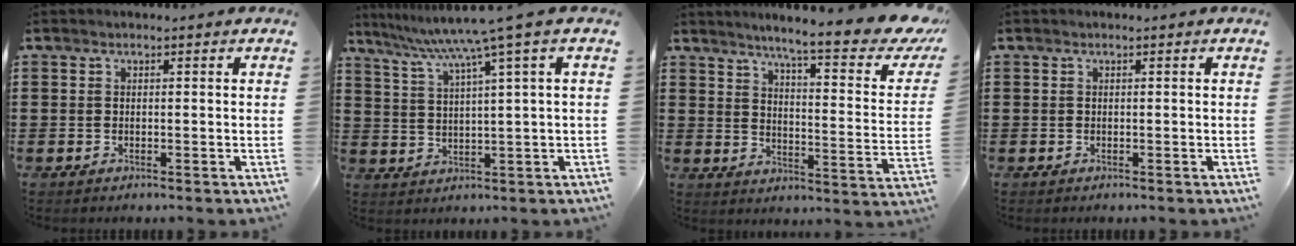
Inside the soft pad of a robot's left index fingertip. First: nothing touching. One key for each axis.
{"total": 7.2, "fx": 4.5, "fy": -1.1, "fz": 5.6, "tx": -0.123, "ty": -0.028, "tz": 0.070}
{"total": 8.4, "fx": 6.7, "fy": 0.0, "fz": 5.2, "tx": -0.093, "ty": -0.054, "tz": 0.101}
{"total": 0.0}